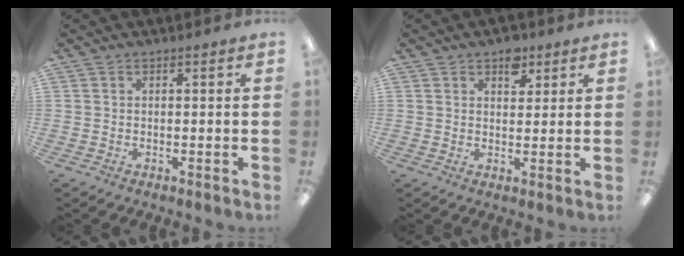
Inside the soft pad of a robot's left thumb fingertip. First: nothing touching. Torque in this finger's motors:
{"motor_torque": [0.72, 0.23, 0.45, -0.31, 0.13]}